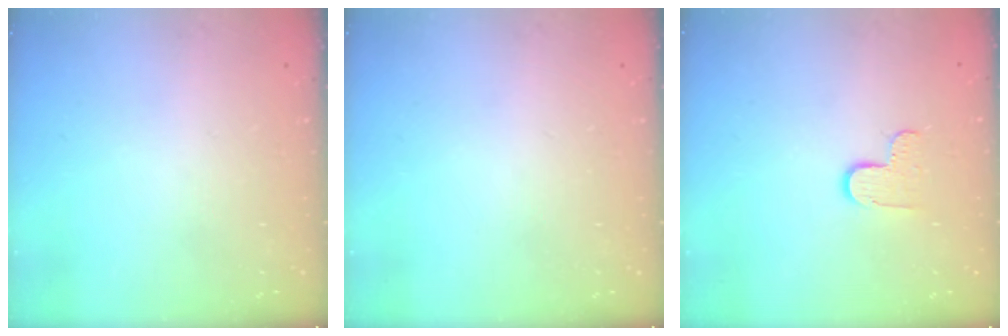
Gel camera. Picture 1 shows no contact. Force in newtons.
{"total": 0.0}
{"total": 6.5, "press": 6.5, "slide": 0.3}